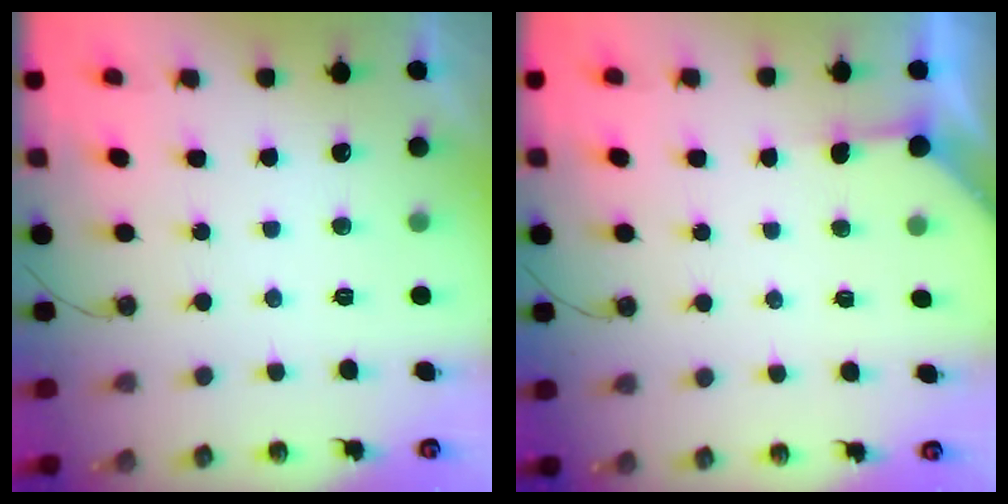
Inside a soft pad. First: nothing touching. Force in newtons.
{"total": 2.8, "press": 2.8, "slide": 0.4}